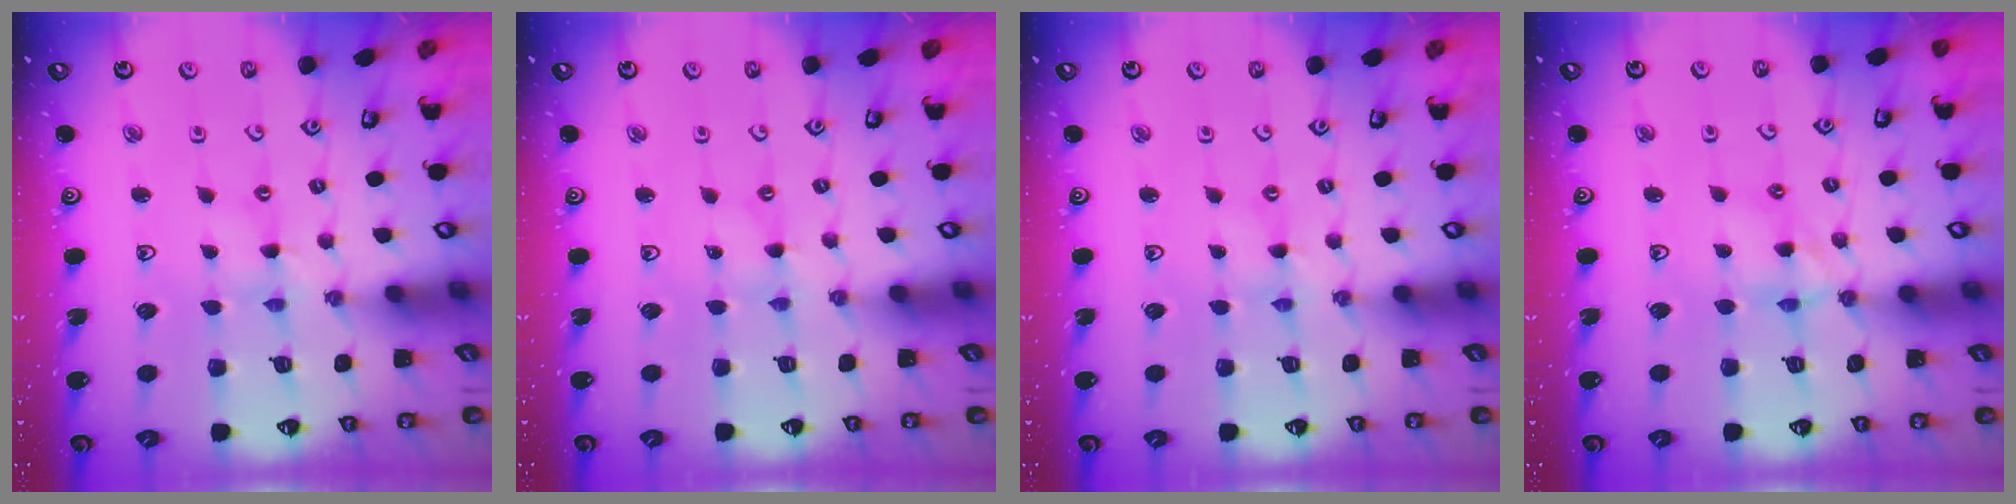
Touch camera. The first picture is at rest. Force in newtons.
{"total": 0.0}
{"total": 0.0}
{"total": 6.0, "press": 6.0, "slide": 0.5}